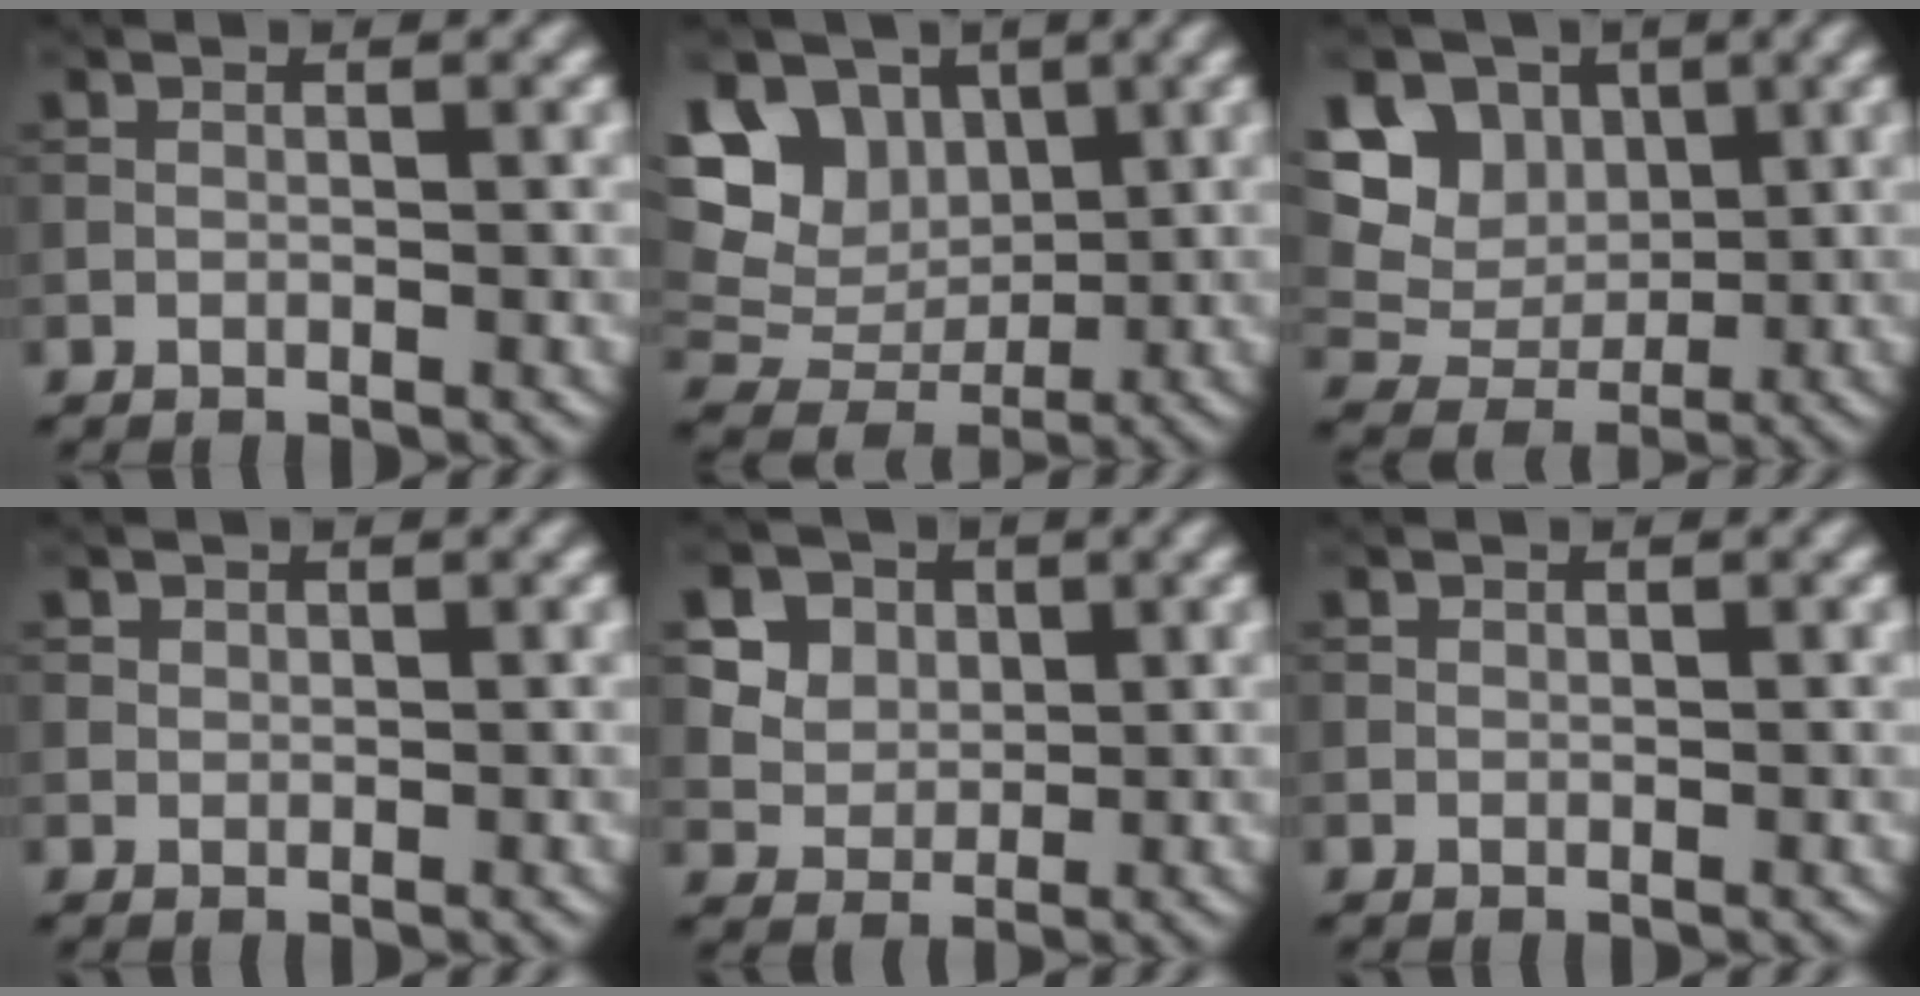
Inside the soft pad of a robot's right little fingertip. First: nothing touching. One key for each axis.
{"total": 7.8, "fx": 3.1, "fy": 6.2, "fz": 3.6, "tx": -0.069, "ty": 0.011, "tz": 0.043}
{"total": 7.2, "fx": 3.1, "fy": 5.9, "fz": 2.8, "tx": -0.059, "ty": 0.019, "tz": 0.046}
{"total": 0.7, "fx": 0.5, "fy": 0.5, "fz": 0.1, "tx": -0.003, "ty": 0.001, "tz": 0.011}
{"total": 9.4, "fx": 4.4, "fy": 7.3, "fz": 3.9, "tx": -0.092, "ty": 0.028, "tz": 0.061}
{"total": 0.0}